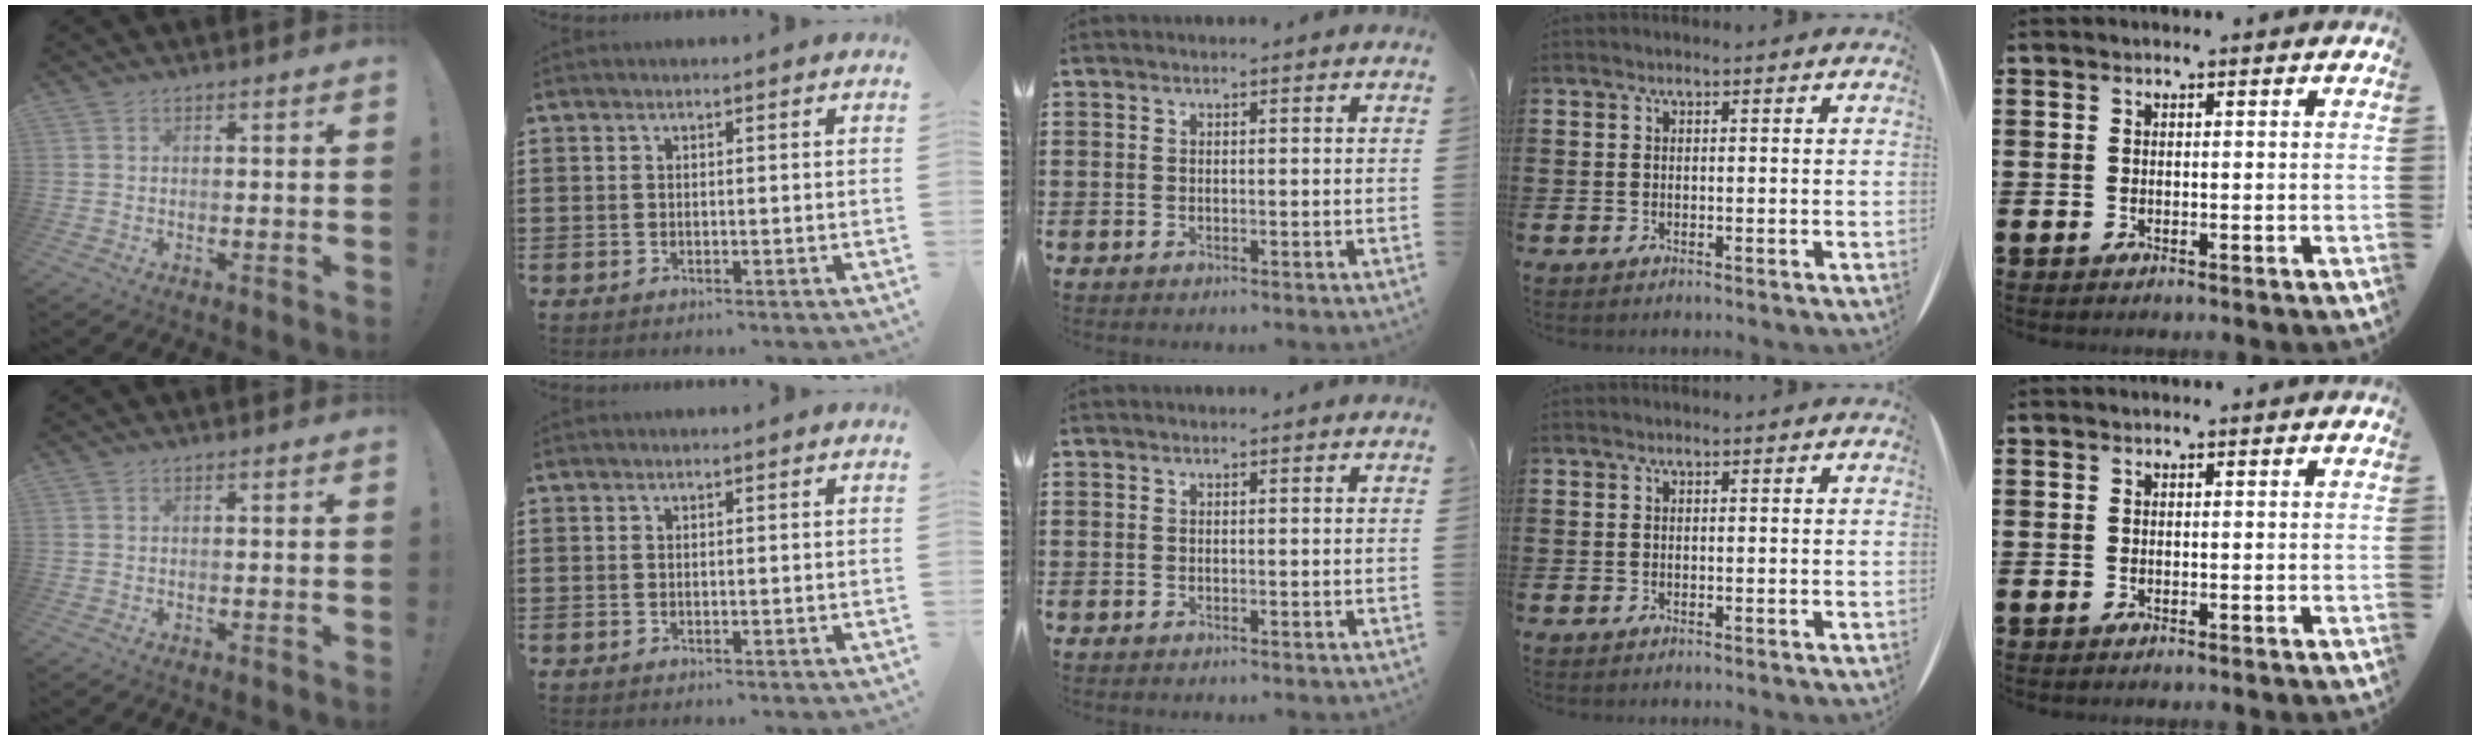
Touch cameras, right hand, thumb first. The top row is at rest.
{}